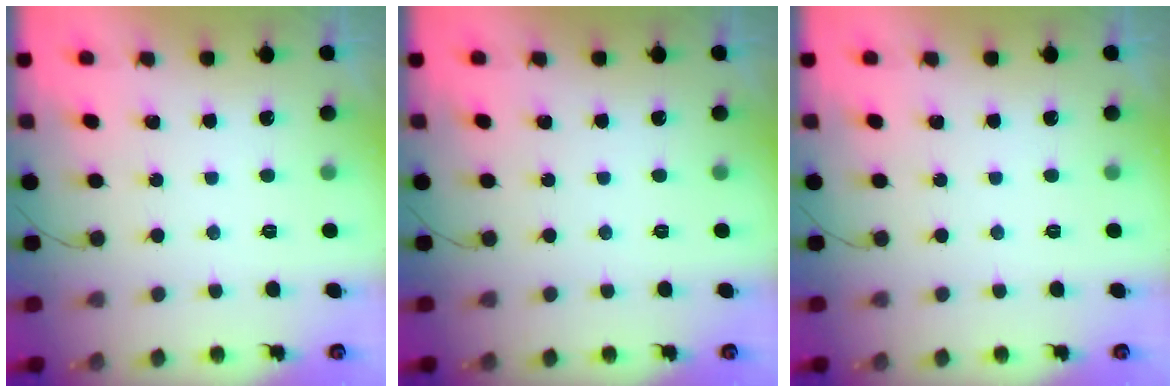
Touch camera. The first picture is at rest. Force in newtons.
{"total": 0.0}
{"total": 0.0}